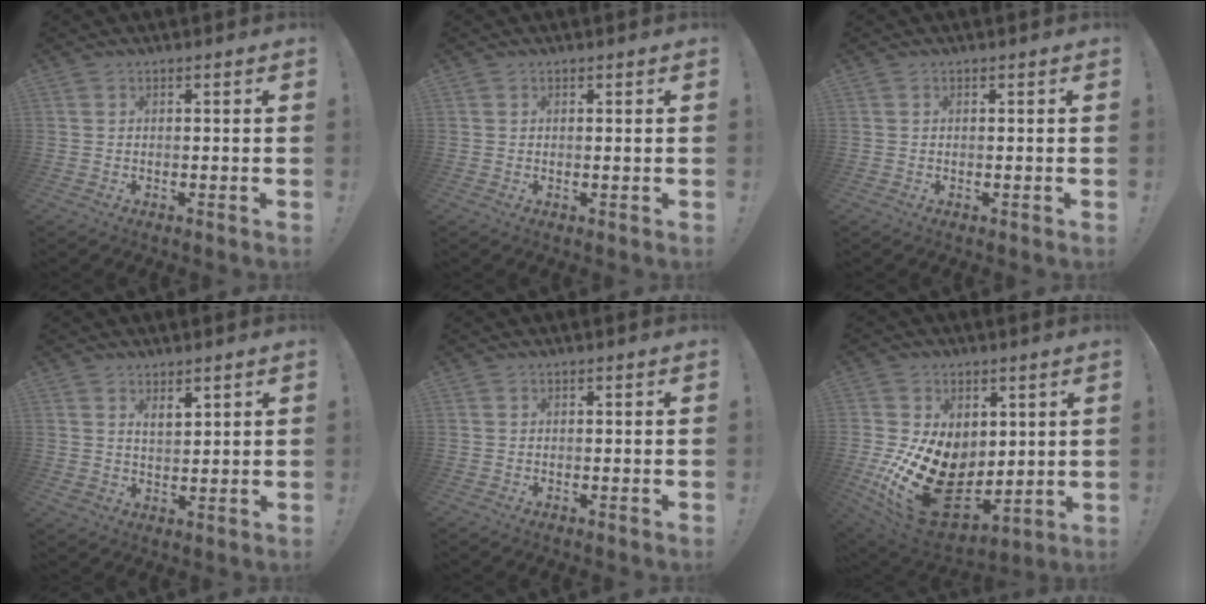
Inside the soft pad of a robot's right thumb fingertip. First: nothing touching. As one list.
[{"total": 0.0}, {"total": 0.0}, {"total": 4.8, "force": [3.6, 2.6, 1.8], "torque": [-0.020, -0.027, 0.065]}, {"total": 0.0}, {"total": 23.6, "force": [-2.4, 16.9, 16.3], "torque": [-0.309, -0.005, -0.014]}]